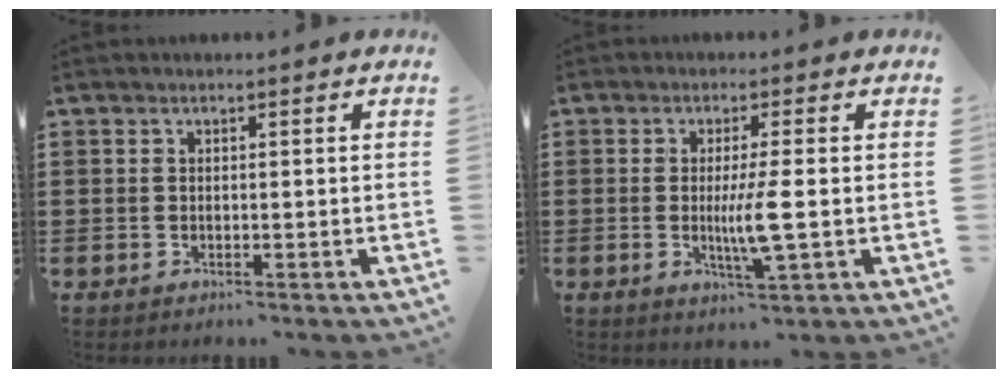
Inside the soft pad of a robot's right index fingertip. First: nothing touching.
{"total": 5.8, "force": [-0.6, 0.3, 5.7], "torque": [-0.114, -0.016, -0.017]}